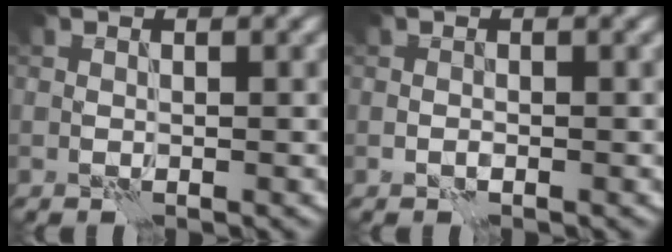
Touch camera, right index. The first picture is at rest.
{"total": 0.6, "force": [-0.3, 0.4, 0.4], "torque": [-0.009, 0.001, -0.006]}